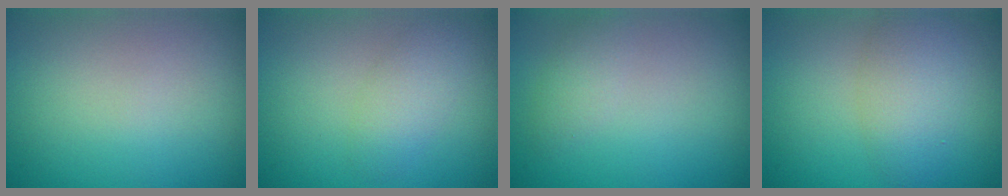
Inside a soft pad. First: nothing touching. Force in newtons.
{"total": 2.2, "press": 2.2, "slide": 0.1}
{"total": 1.2, "press": 1.2, "slide": 0.0}
{"total": 3.7, "press": 3.7, "slide": 0.2}